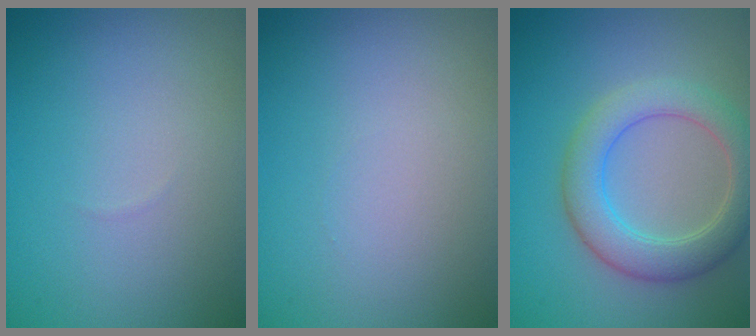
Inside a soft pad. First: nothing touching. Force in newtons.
{"total": 0.0}
{"total": 5.0, "press": 5.0, "slide": 0.2}